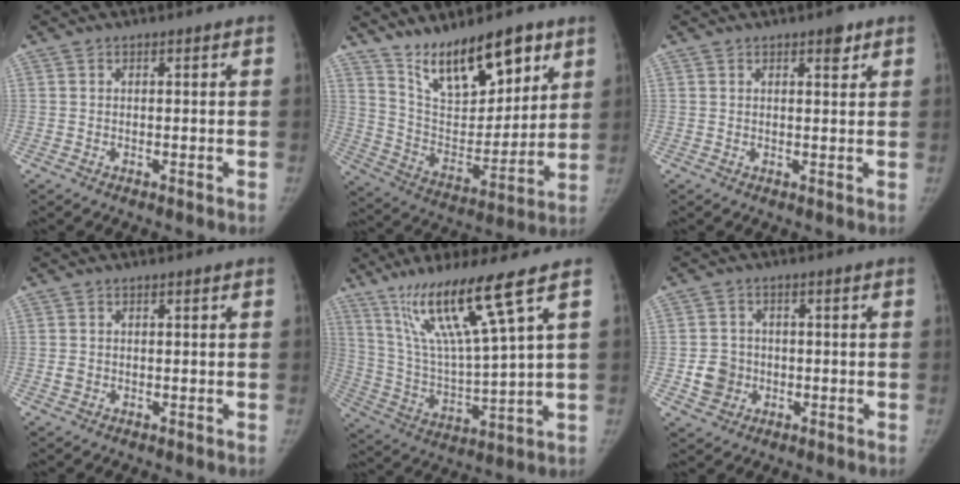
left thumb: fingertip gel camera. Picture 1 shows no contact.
{"total": 18.1, "force": [12.1, 7.2, 11.4], "torque": [-0.137, -0.074, 0.221]}
{"total": 2.5, "force": [1.6, 0.9, 1.6], "torque": [-0.015, -0.008, 0.022]}
{"total": 1.1, "force": [0.1, 1.0, 0.6], "torque": [-0.009, 0.000, 0.005]}
{"total": 16.8, "force": [9.9, 0.1, 13.6], "torque": [-0.251, -0.048, 0.190]}
{"total": 5.3, "force": [-1.0, 4.9, 1.7], "torque": [-0.011, 0.009, -0.014]}